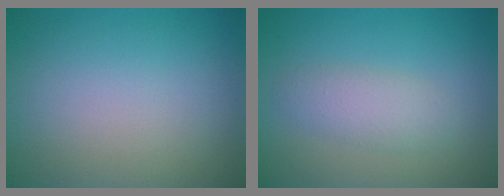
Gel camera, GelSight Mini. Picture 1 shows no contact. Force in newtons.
{"total": 2.5, "press": 2.5, "slide": 0.1}